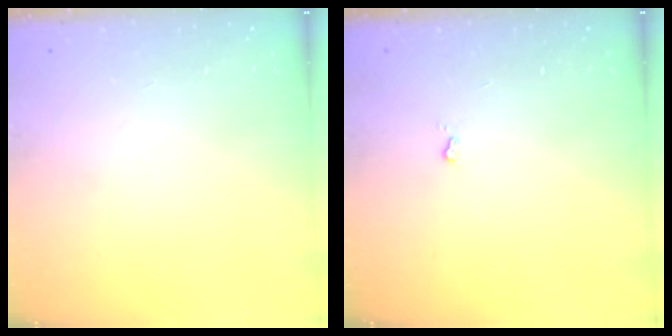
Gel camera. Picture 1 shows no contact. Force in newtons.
{"total": 2.6, "press": 2.6, "slide": 0.4}